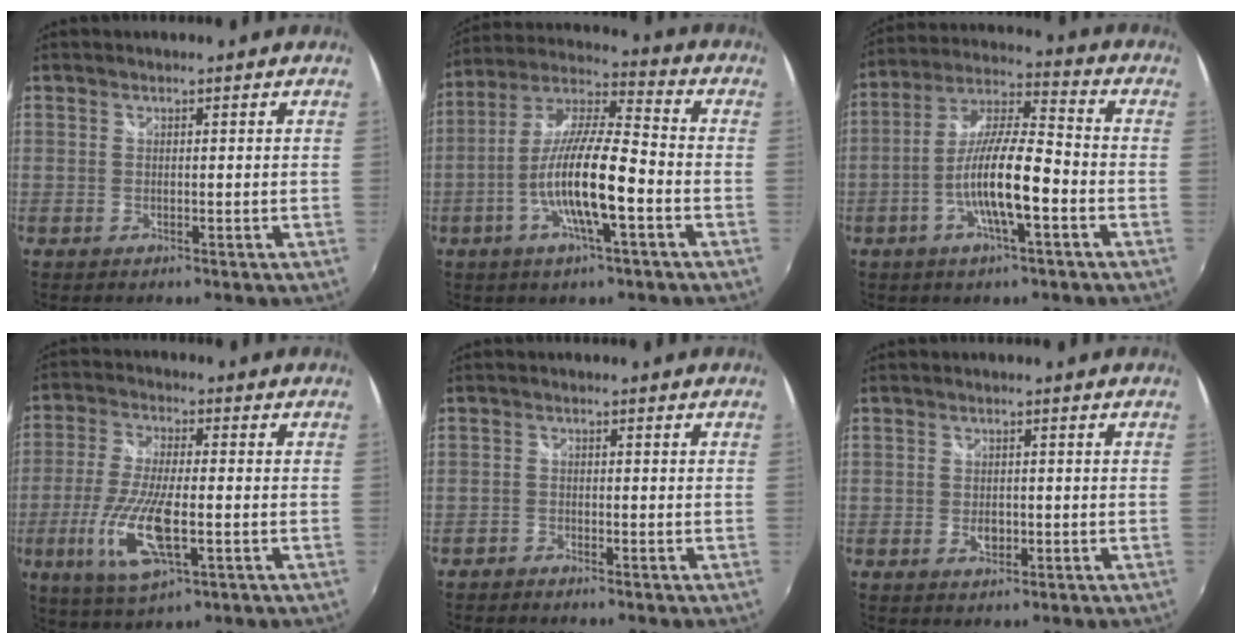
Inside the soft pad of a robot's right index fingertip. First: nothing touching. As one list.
[{"total": 14.5, "force": [-4.7, 2.5, 13.5], "torque": [-0.265, -0.003, -0.093]}, {"total": 12.8, "force": [-4.4, 2.4, 11.8], "torque": [-0.233, 0.000, -0.083]}, {"total": 12.8, "force": [-3.8, 3.7, 11.7], "torque": [-0.246, -0.019, -0.072]}, {"total": 2.1, "force": [-2.0, 0.6, 0.3], "torque": [-0.017, -0.005, -0.041]}, {"total": 2.4, "force": [-0.6, 1.7, 1.6], "torque": [-0.027, -0.002, -0.011]}]